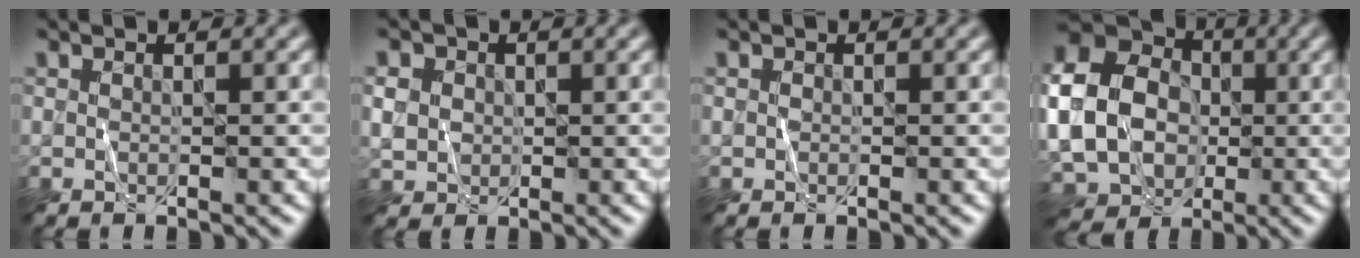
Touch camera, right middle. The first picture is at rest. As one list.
[{"total": 2.4, "force": [0.2, 2.2, 0.9], "torque": [-0.022, 0.003, 0.006]}, {"total": 0.0}, {"total": 14.1, "force": [-0.7, 11.6, 8.1], "torque": [-0.176, 0.003, -0.036]}]